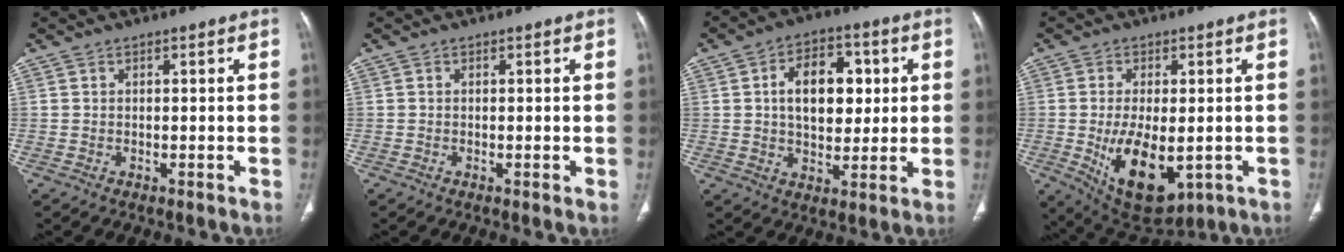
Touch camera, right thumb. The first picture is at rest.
{"total": 0.5, "force": [0.0, 0.1, 0.5], "torque": [-0.016, -0.004, -0.002]}
{"total": 12.7, "force": [2.2, 8.2, 9.4], "torque": [-0.106, 0.006, 0.035]}
{"total": 13.1, "force": [-2.7, 6.6, 11.0], "torque": [-0.174, -0.018, -0.021]}